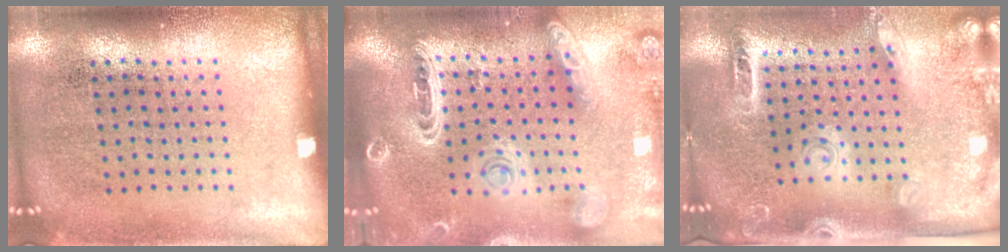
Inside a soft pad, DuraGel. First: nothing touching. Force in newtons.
{"total": 2.5, "press": 2.3, "slide": 1.2}
{"total": 2.7, "press": 2.0, "slide": 1.8}